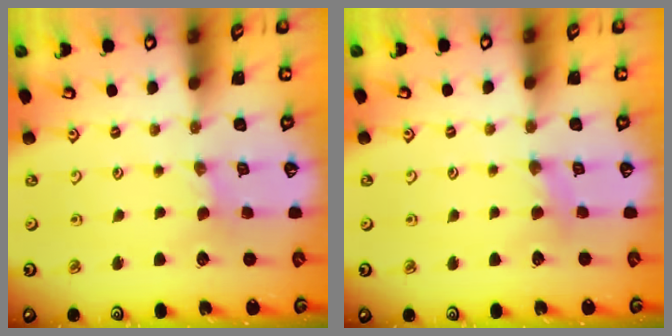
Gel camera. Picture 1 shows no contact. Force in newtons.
{"total": 3.7, "press": 3.7, "slide": 0.6}